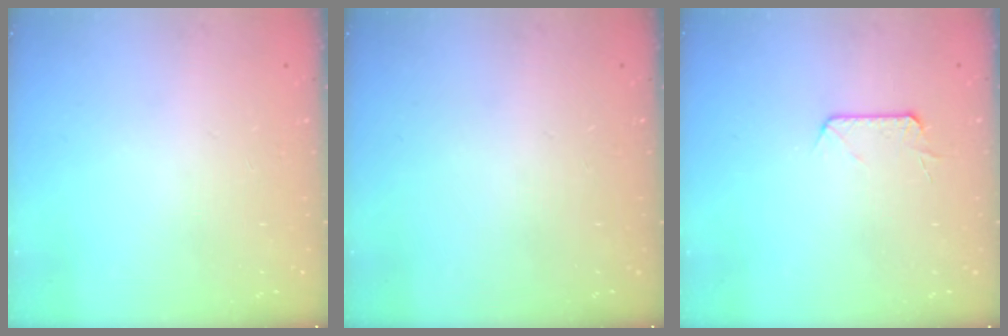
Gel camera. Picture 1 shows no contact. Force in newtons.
{"total": 0.0}
{"total": 6.6, "press": 6.6, "slide": 0.8}